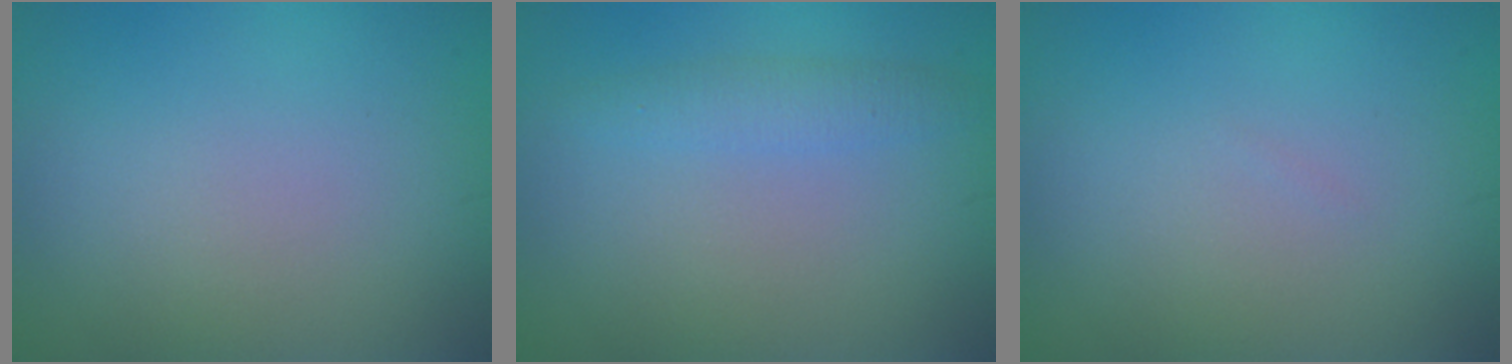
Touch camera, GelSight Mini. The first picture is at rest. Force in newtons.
{"total": 1.8, "press": 1.8, "slide": 0.1}
{"total": 0.0}